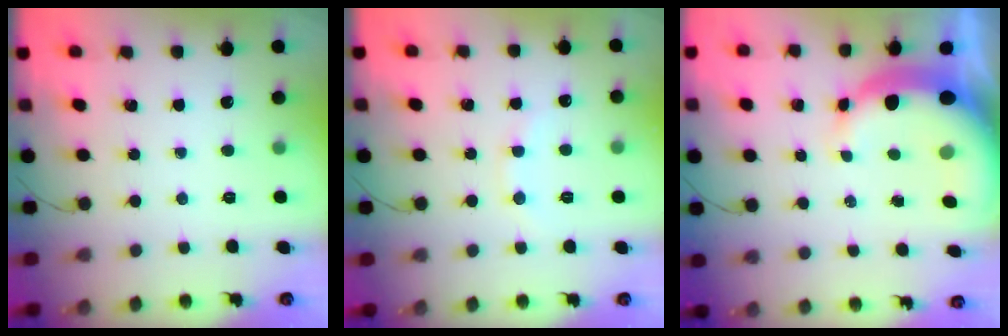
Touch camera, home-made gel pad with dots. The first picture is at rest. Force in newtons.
{"total": 6.6, "press": 6.4, "slide": 1.5}
{"total": 12.5, "press": 12.3, "slide": 2.5}